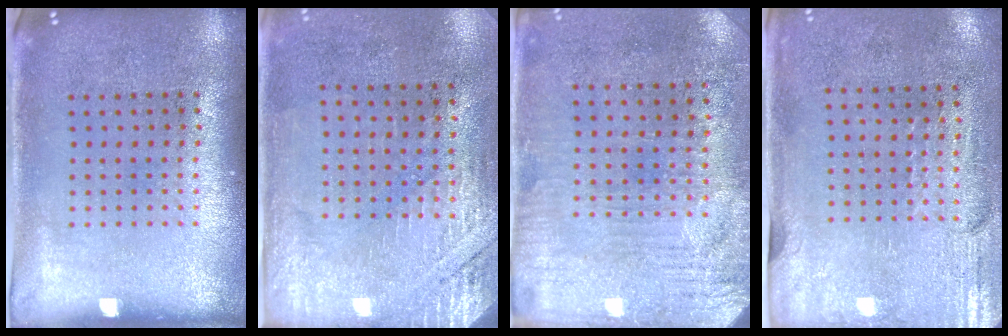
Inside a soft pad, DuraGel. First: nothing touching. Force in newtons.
{"total": 2.7, "press": 2.4, "slide": 1.2}
{"total": 3.2, "press": 2.9, "slide": 1.4}
{"total": 2.9, "press": 2.5, "slide": 1.5}